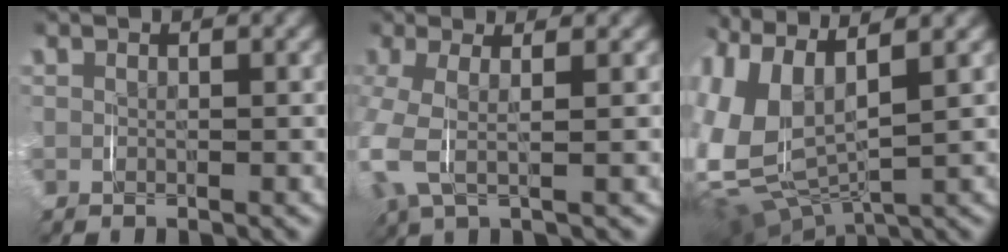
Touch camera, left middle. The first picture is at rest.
{"total": 4.5, "force": [0.2, 2.1, 4.0], "torque": [-0.110, -0.007, 0.008]}
{"total": 11.7, "force": [0.5, 8.8, 7.7], "torque": [-0.208, -0.029, 0.013]}